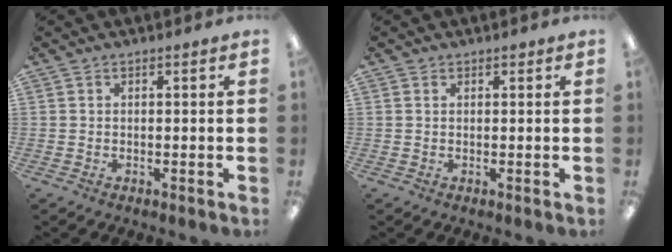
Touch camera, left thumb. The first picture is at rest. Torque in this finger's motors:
{"motor_torque": [0.06, 0.03, 0.23, -0.07, 0.00]}